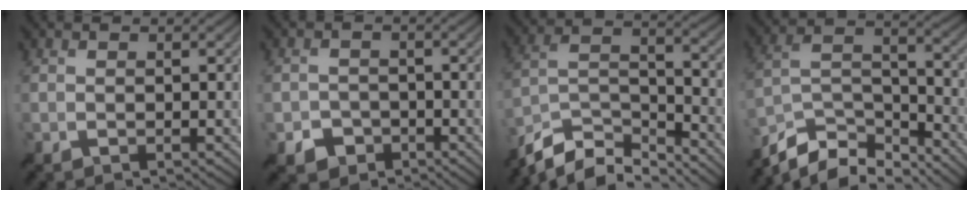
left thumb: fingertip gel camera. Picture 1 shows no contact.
{"total": 3.1, "force": [-1.9, 2.4, 0.7], "torque": [-0.009, -0.006, -0.037]}
{"total": 11.1, "force": [-9.3, 3.3, 5.0], "torque": [-0.105, -0.005, -0.181]}
{"total": 11.4, "force": [-9.7, 3.6, 4.7], "torque": [-0.103, 0.003, -0.181]}